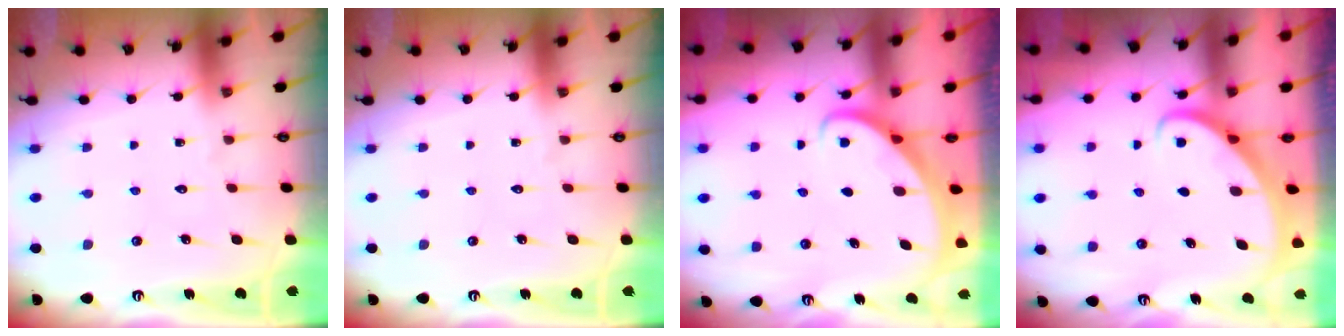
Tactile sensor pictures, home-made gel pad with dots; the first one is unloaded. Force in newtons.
{"total": 0.0}
{"total": 2.7, "press": 2.7, "slide": 0.2}
{"total": 2.7, "press": 2.7, "slide": 0.2}